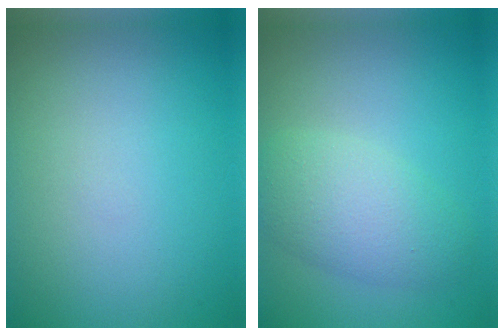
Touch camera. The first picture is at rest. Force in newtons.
{"total": 4.2, "press": 4.2, "slide": 0.1}